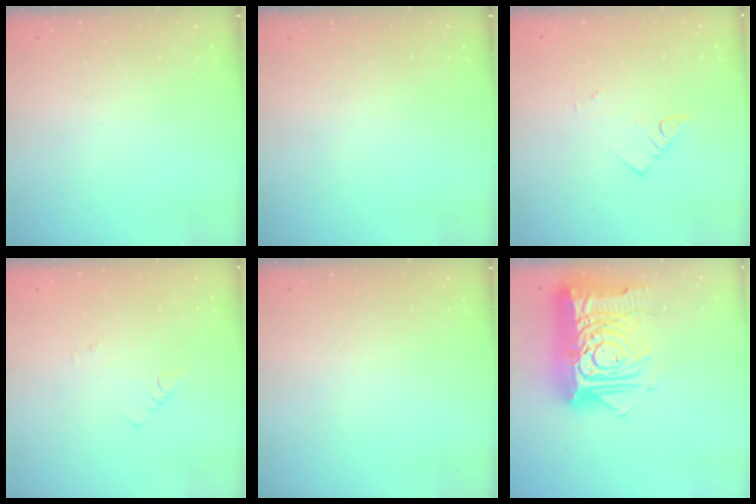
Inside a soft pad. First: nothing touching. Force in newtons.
{"total": 0.0}
{"total": 3.4, "press": 3.4, "slide": 0.1}
{"total": 1.1, "press": 1.1, "slide": 0.3}
{"total": 0.0}
{"total": 24.5, "press": 24.3, "slide": 2.7}